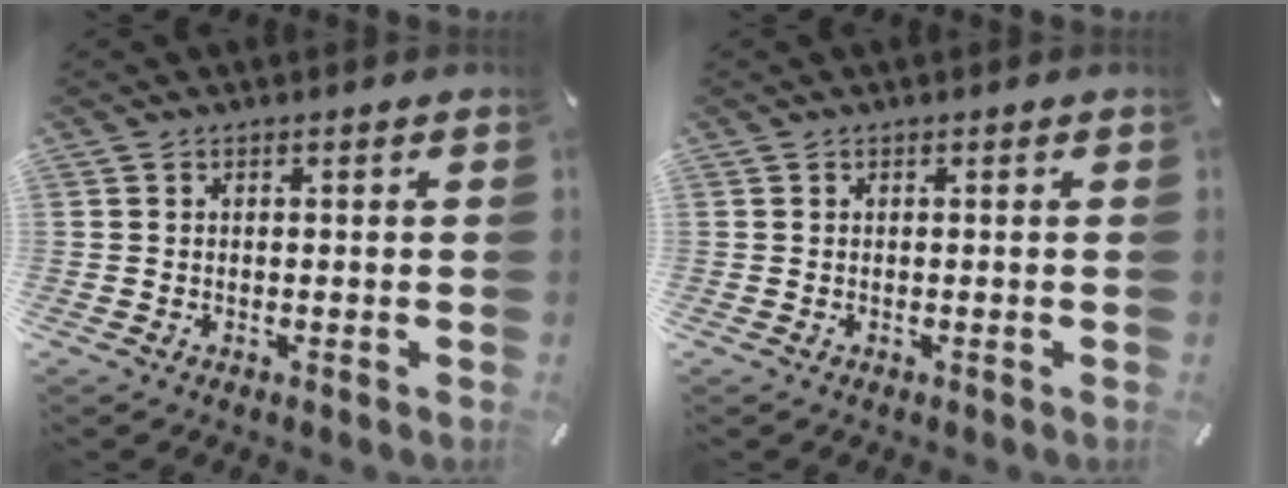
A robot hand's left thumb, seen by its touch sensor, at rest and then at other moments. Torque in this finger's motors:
{"motor_torque": [0.00, 0.00, 0.00, 0.00, 0.00]}